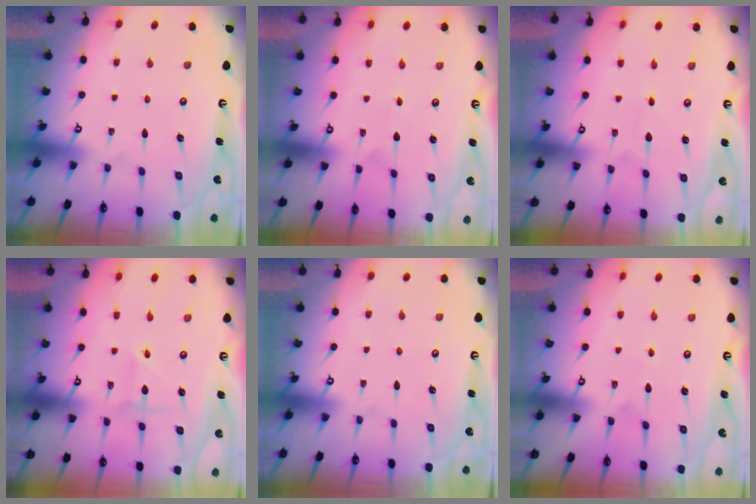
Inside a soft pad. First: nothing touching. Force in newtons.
{"total": 0.0}
{"total": 1.6, "press": 1.6, "slide": 0.1}
{"total": 2.4, "press": 2.4, "slide": 0.2}
{"total": 0.0}
{"total": 3.6, "press": 3.5, "slide": 0.4}